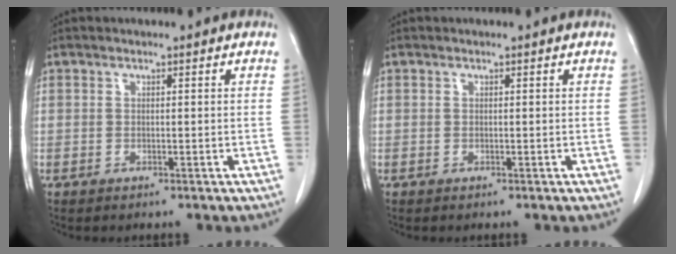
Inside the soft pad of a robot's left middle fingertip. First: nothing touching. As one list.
[{"total": 0.0}]